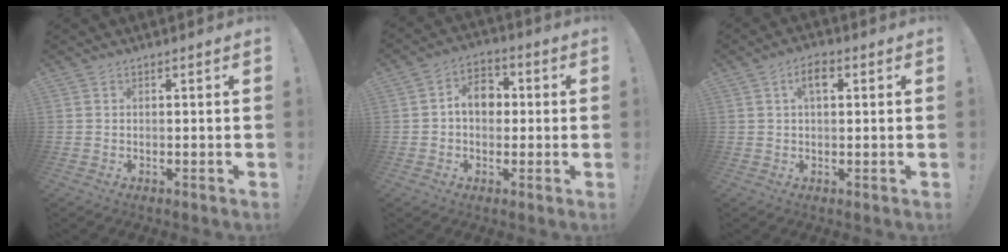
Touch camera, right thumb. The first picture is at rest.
{"total": 9.2, "force": [0.9, 6.8, 6.0], "torque": [-0.086, 0.011, 0.018]}
{"total": 4.9, "force": [1.6, 2.2, 4.1], "torque": [-0.060, 0.003, 0.023]}